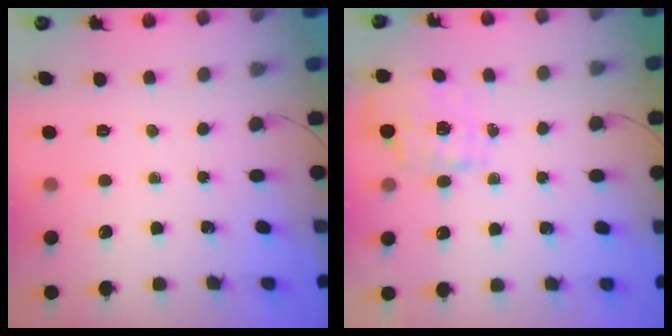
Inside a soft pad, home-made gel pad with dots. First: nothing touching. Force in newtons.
{"total": 1.8, "press": 1.7, "slide": 0.6}